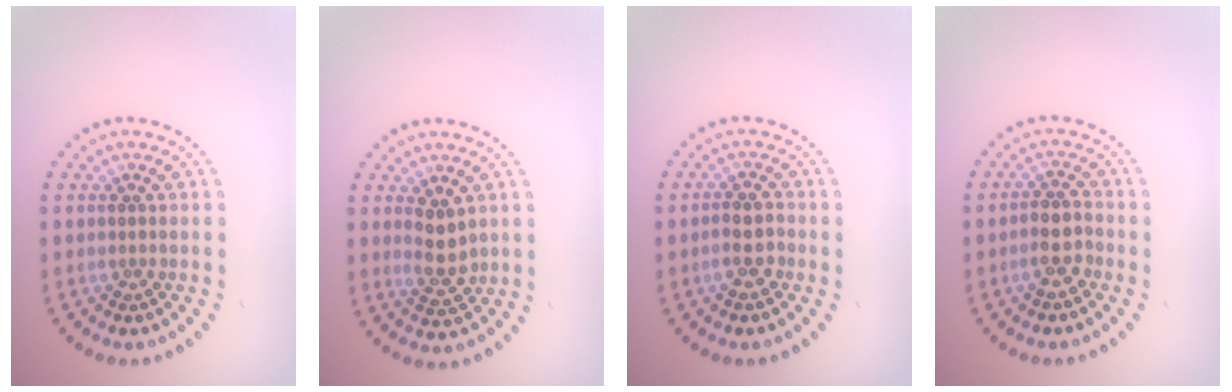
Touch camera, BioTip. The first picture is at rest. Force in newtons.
{"total": 2.9, "press": 2.8, "slide": 0.9}
{"total": 2.2, "press": 2.0, "slide": 0.8}
{"total": 2.5, "press": 2.3, "slide": 1.0}